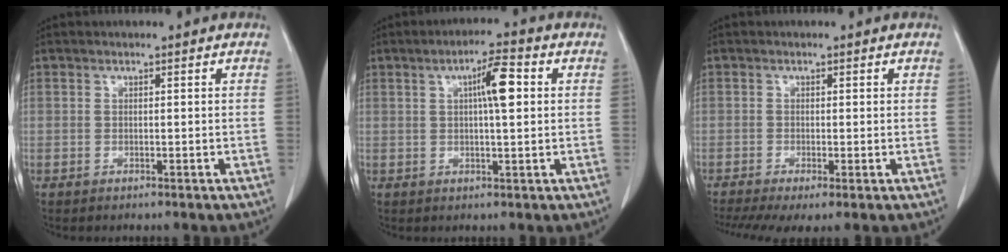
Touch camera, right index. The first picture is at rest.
{"total": 5.9, "force": [1.4, 0.8, 5.7], "torque": [-0.095, 0.009, 0.021]}
{"total": 6.5, "force": [-3.8, 1.8, 4.9], "torque": [-0.092, -0.014, -0.066]}